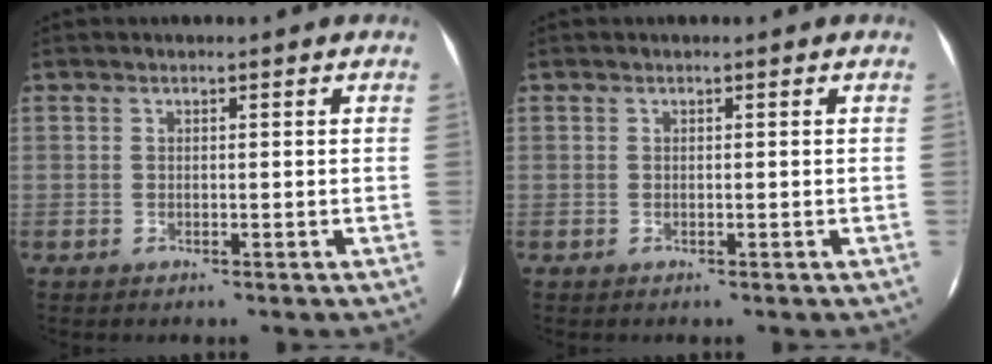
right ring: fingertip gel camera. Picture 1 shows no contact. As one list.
[{"total": 0.0}]